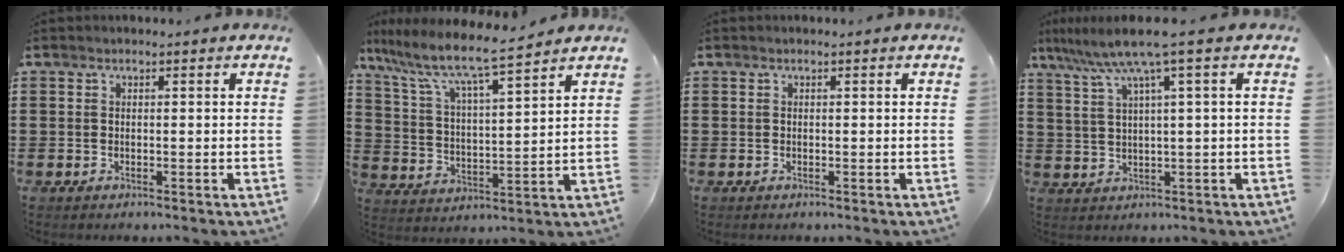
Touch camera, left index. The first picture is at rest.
{"total": 7.3, "force": [6.3, 0.6, 3.8], "torque": [-0.101, -0.039, 0.101]}
{"total": 0.0}
{"total": 6.7, "force": [3.2, -0.2, 5.9], "torque": [-0.131, -0.015, 0.048]}